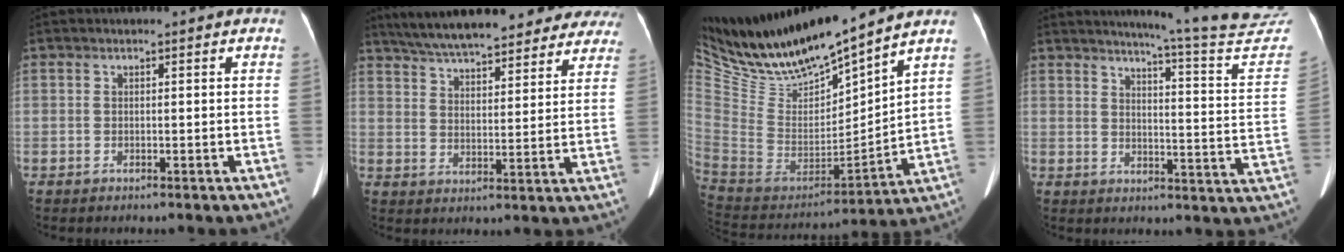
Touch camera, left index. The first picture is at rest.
{"total": 25.8, "force": [22.5, 6.8, 10.7], "torque": [-0.173, 0.005, 0.288]}
{"total": 16.3, "force": [15.4, 1.1, 5.3], "torque": [-0.123, -0.026, 0.299]}
{"total": 22.0, "force": [21.0, -1.4, 6.6], "torque": [-0.090, -0.139, 0.234]}